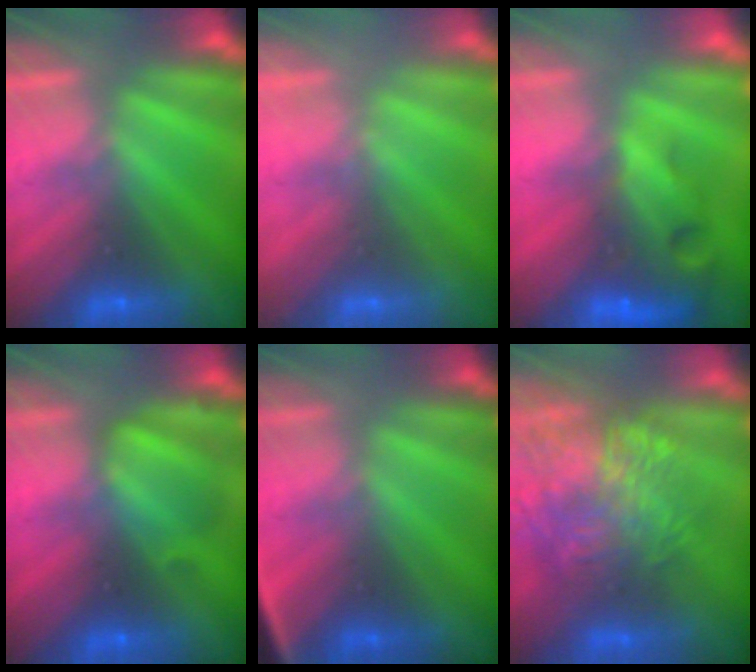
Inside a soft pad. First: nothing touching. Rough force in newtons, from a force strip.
{"total": 2.2}
{"total": 9.3}
{"total": 2.5}
{"total": 2.7}
{"total": 10.2}